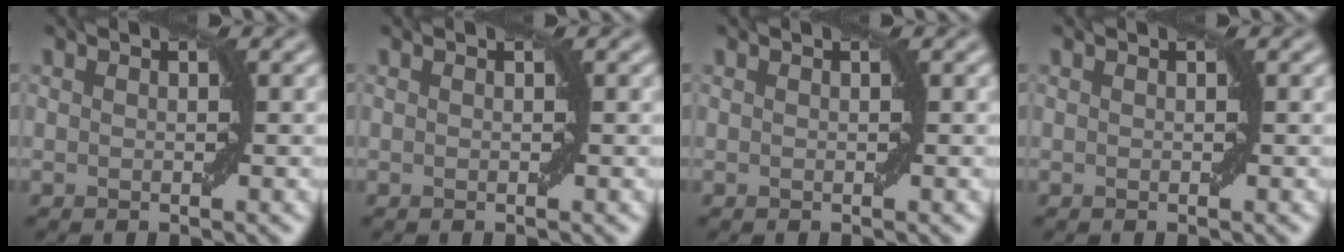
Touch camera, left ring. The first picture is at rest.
{"total": 0.0}
{"total": 0.0}
{"total": 0.0}